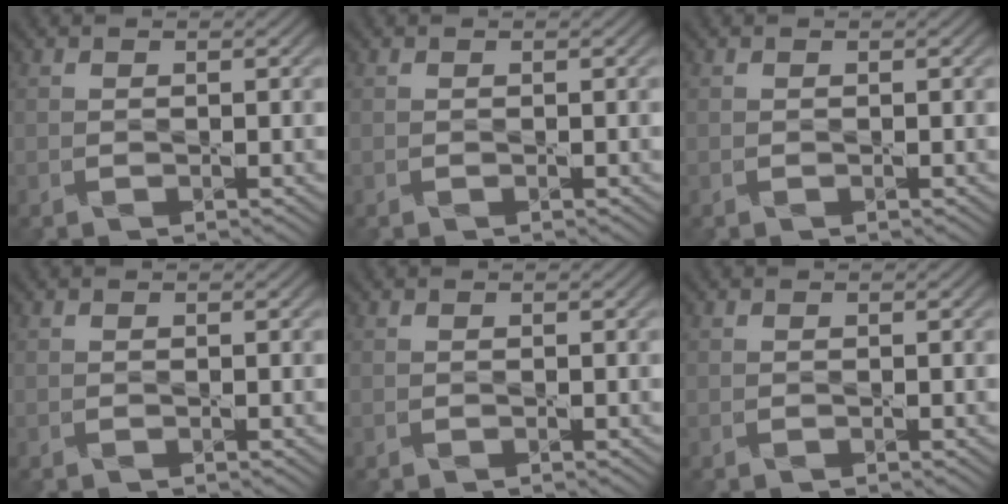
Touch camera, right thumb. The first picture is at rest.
{"total": 0.0}
{"total": 0.0}
{"total": 0.0}
{"total": 0.0}
{"total": 0.0}